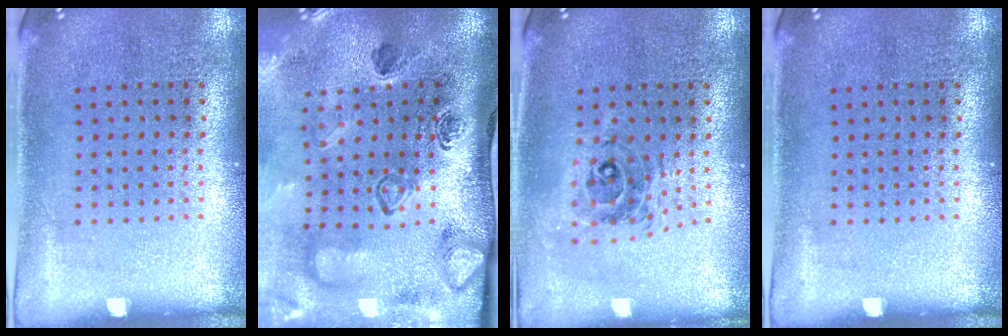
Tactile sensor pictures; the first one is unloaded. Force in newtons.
{"total": 4.7, "press": 3.2, "slide": 3.4}
{"total": 0.7, "press": 0.7, "slide": 0.1}
{"total": 0.0}